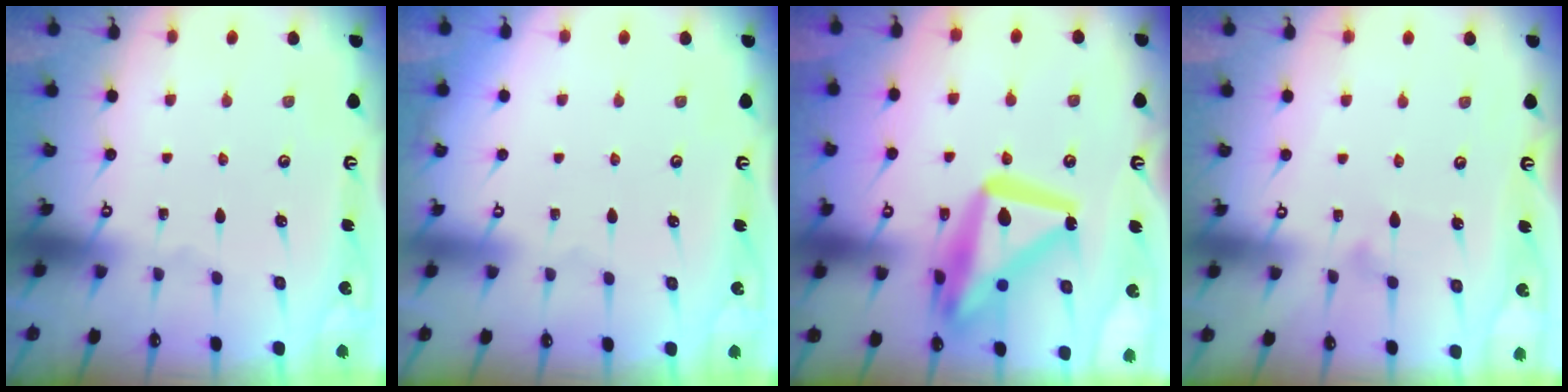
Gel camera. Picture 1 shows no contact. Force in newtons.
{"total": 3.9, "press": 3.9, "slide": 0.1}
{"total": 20.2, "press": 20.1, "slide": 2.2}
{"total": 6.5, "press": 6.5, "slide": 0.3}